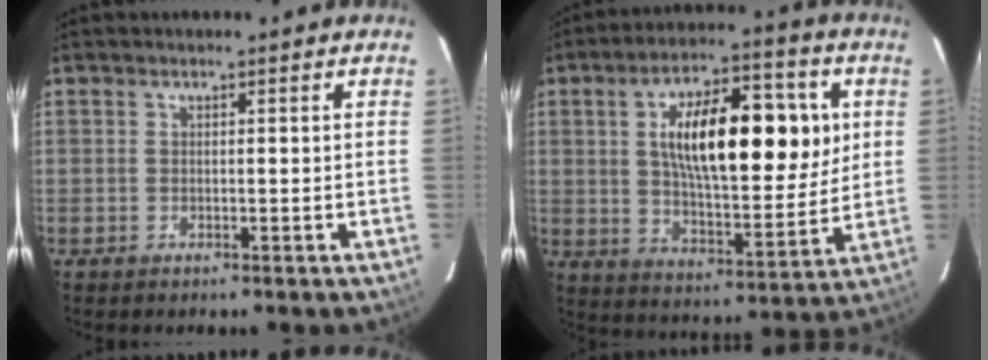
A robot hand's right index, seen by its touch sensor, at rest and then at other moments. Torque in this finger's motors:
{"motor_torque": [1.65, 0.49, 1.05, 0.21]}